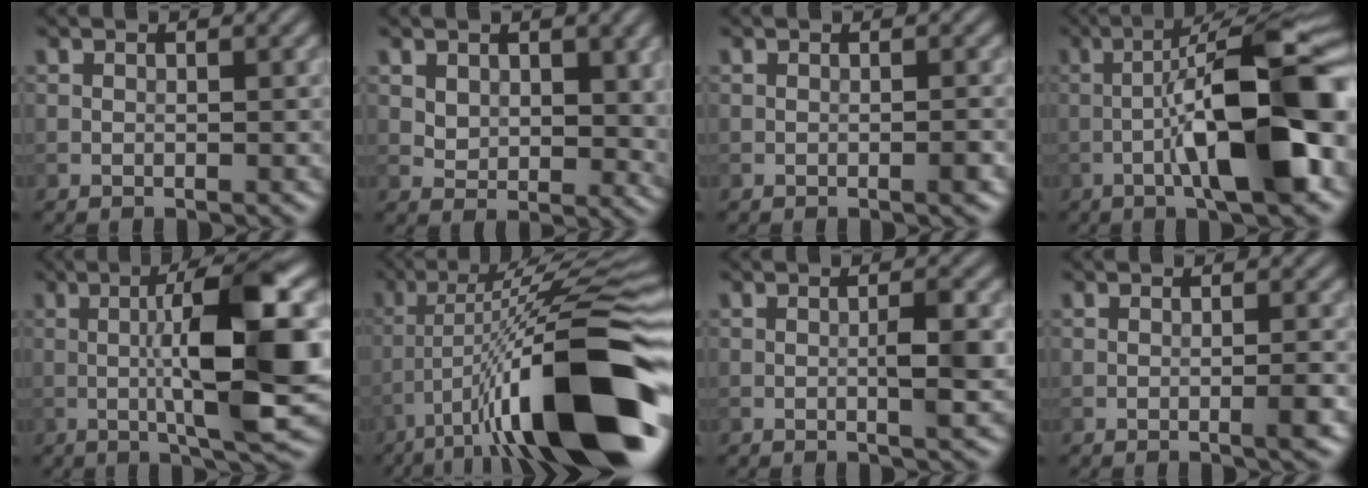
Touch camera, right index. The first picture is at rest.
{"total": 4.3, "force": [1.7, 2.8, 2.7], "torque": [-0.048, -0.011, 0.036]}
{"total": 0.8, "force": [-0.3, 0.0, 0.7], "torque": [-0.010, 0.001, -0.005]}
{"total": 13.2, "force": [-2.7, 2.8, 12.6], "torque": [-0.198, 0.021, -0.042]}
{"total": 10.9, "force": [0.0, 2.2, 10.6], "torque": [-0.164, 0.004, 0.000]}
{"total": 15.6, "force": [-6.5, 3.2, 13.8], "torque": [-0.227, 0.016, -0.100]}
{"total": 2.3, "force": [0.0, 0.3, 2.3], "torque": [-0.038, 0.000, -0.002]}
{"total": 1.6, "force": [-0.4, 0.2, 1.5], "torque": [-0.021, 0.002, -0.008]}